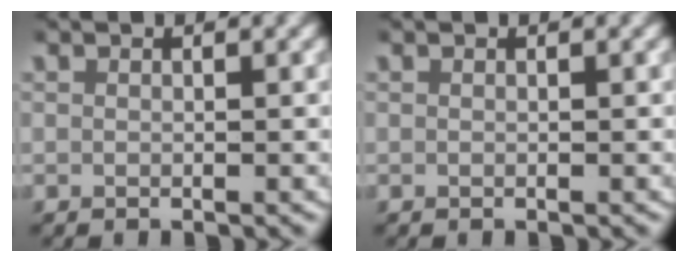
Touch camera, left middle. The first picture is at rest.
{"total": 0.0}